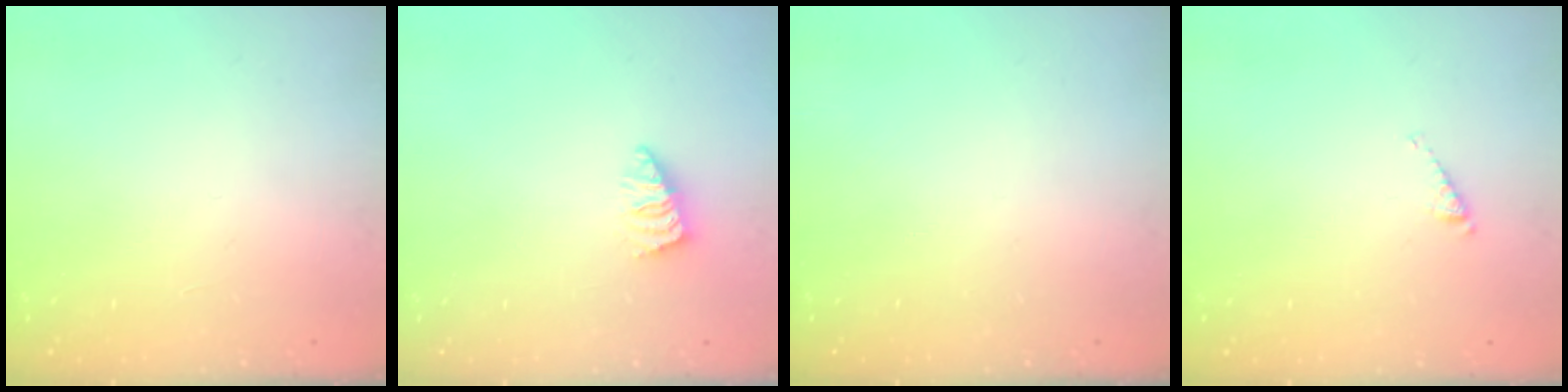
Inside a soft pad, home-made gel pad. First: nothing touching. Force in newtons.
{"total": 1.2, "press": 1.1, "slide": 0.4}
{"total": 0.0}
{"total": 2.7, "press": 2.7, "slide": 0.4}